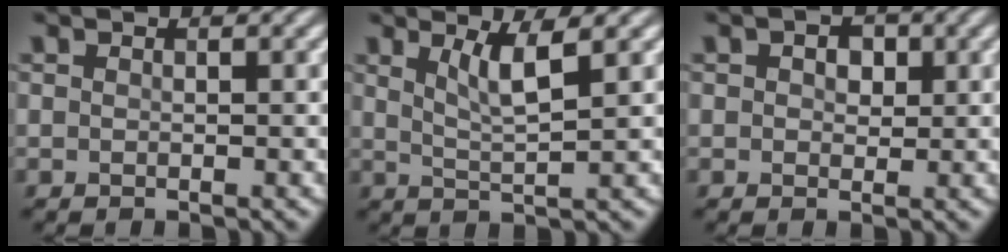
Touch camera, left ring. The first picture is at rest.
{"total": 3.1, "force": [1.5, 0.6, 2.7], "torque": [-0.046, -0.004, 0.031]}
{"total": 2.4, "force": [0.9, 1.6, 1.6], "torque": [-0.016, 0.004, 0.006]}